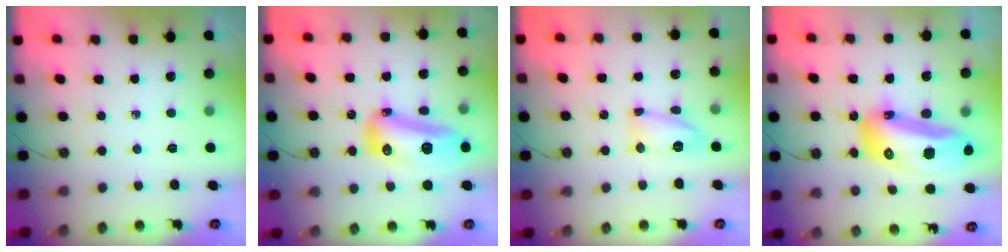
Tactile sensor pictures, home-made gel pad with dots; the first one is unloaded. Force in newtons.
{"total": 15.9, "press": 15.8, "slide": 1.6}
{"total": 23.7, "press": 12.1, "slide": 20.4}
{"total": 22.8, "press": 22.6, "slide": 2.9}